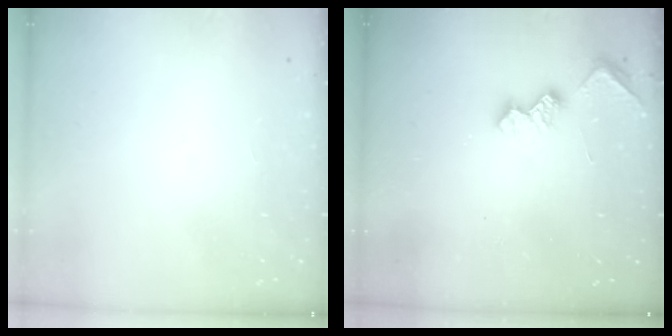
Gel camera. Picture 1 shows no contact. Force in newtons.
{"total": 5.3, "press": 5.2, "slide": 0.7}